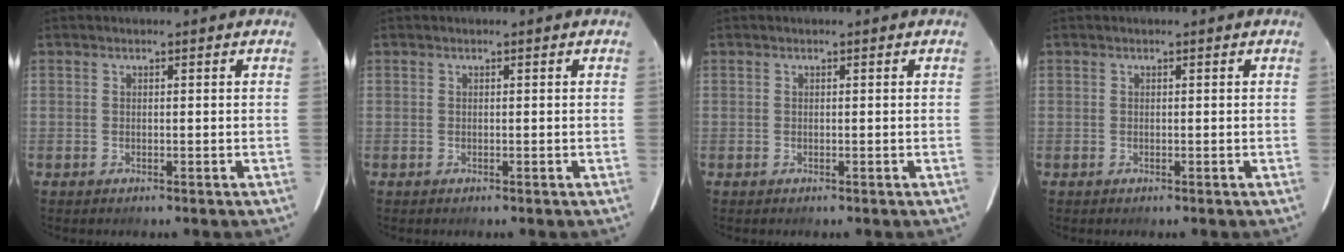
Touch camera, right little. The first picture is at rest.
{"total": 0.0}
{"total": 0.0}
{"total": 0.0}